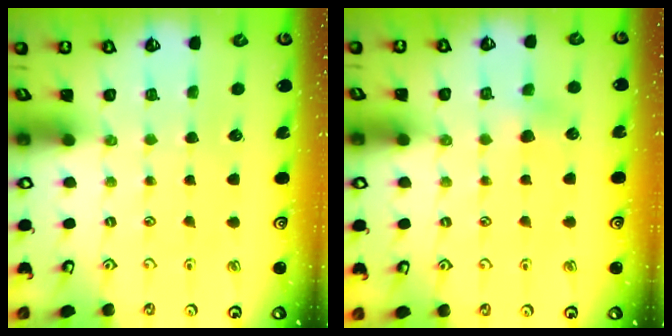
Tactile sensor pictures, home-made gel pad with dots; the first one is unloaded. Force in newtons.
{"total": 3.1, "press": 2.9, "slide": 1.1}